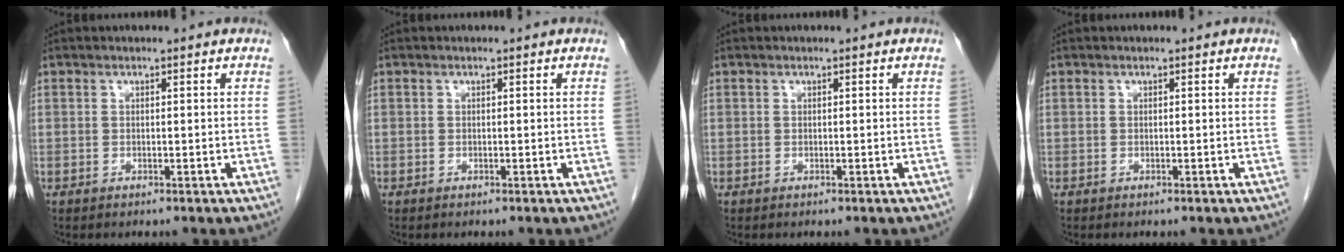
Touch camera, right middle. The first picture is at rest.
{"total": 0.0}
{"total": 0.0}
{"total": 0.0}